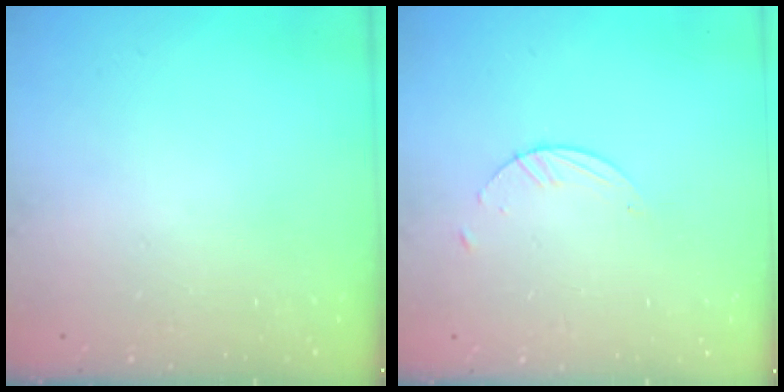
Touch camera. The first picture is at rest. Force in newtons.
{"total": 2.1, "press": 2.1, "slide": 0.2}